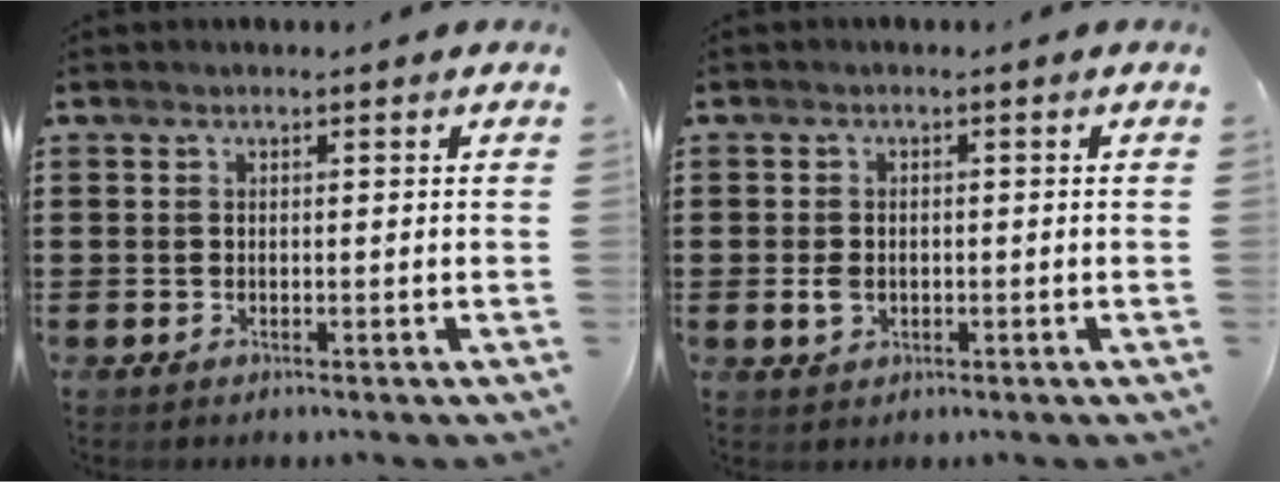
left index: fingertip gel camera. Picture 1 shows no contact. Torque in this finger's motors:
{"motor_torque": [0.05, -0.01, 0.20, 0.05]}